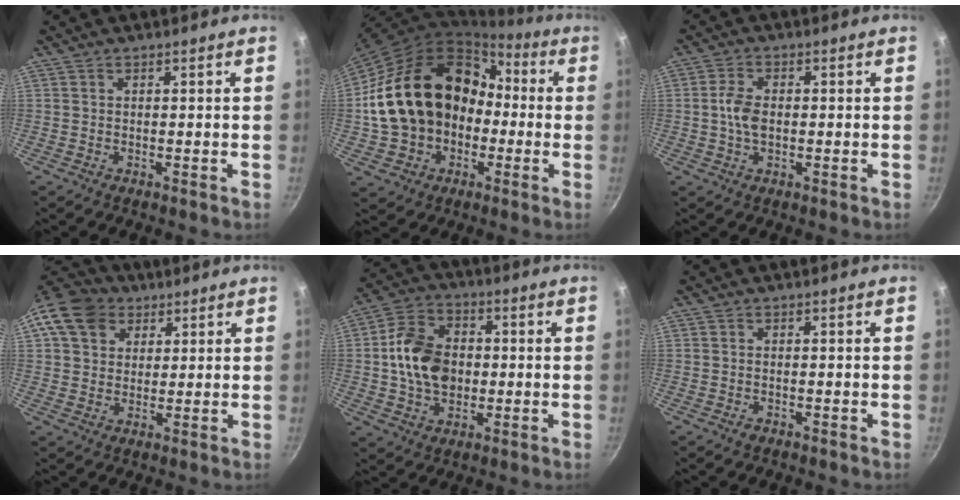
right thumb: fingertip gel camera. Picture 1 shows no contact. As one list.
[{"total": 22.3, "force": [-0.8, 17.4, 14.0], "torque": [-0.220, 0.069, 0.002]}, {"total": 4.9, "force": [-0.2, 3.0, 3.9], "torque": [-0.073, 0.010, -0.008]}, {"total": 11.2, "force": [4.6, 8.8, 5.2], "torque": [-0.077, 0.010, 0.070]}, {"total": 13.2, "force": [0.0, 9.7, 8.9], "torque": [-0.137, 0.018, -0.009]}, {"total": 0.8, "force": [-0.5, 0.5, 0.4], "torque": [-0.010, 0.003, -0.008]}]